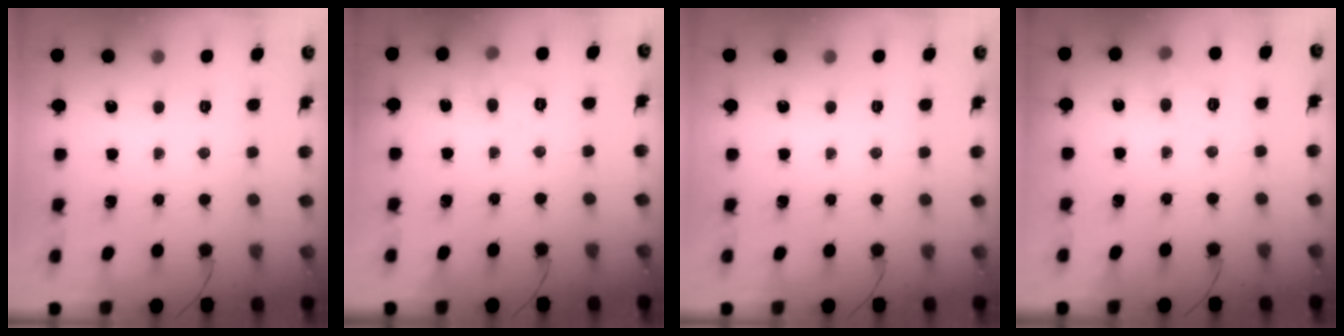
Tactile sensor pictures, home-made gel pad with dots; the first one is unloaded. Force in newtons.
{"total": 7.3, "press": 7.2, "slide": 1.4}
{"total": 0.0}
{"total": 8.1, "press": 7.8, "slide": 1.9}